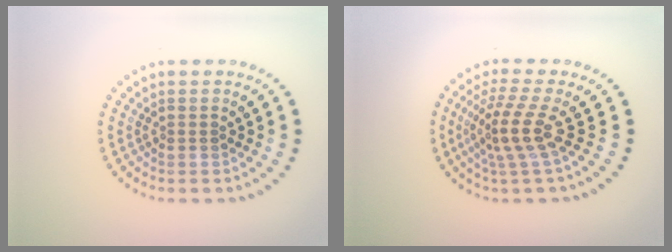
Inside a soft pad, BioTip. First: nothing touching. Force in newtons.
{"total": 3.6, "press": 2.6, "slide": 2.5}